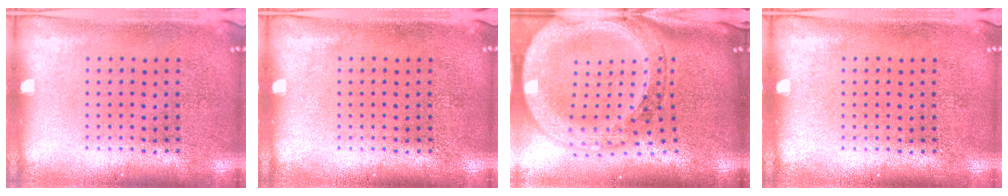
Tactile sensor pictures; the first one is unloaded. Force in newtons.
{"total": 0.0}
{"total": 4.0, "press": 3.1, "slide": 2.5}
{"total": 0.0}